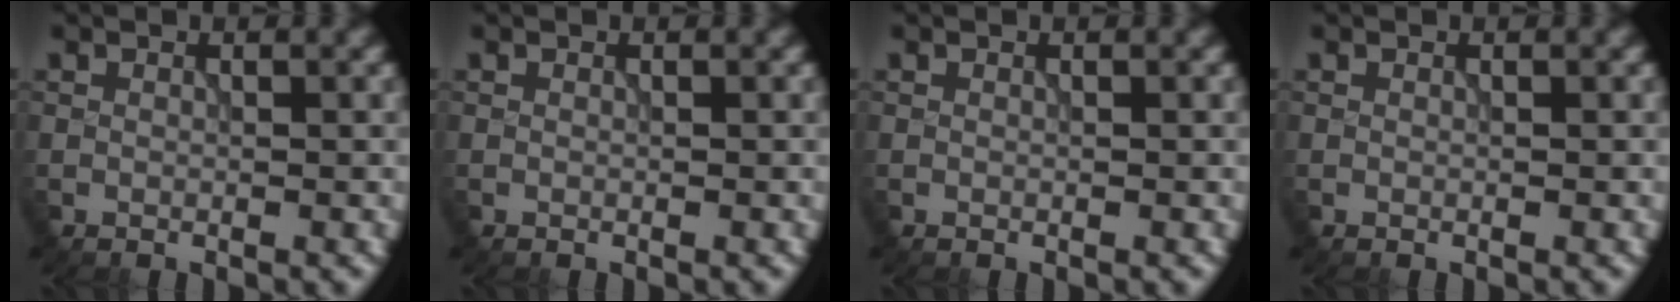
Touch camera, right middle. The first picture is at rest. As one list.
[{"total": 0.0}, {"total": 0.0}, {"total": 0.0}]